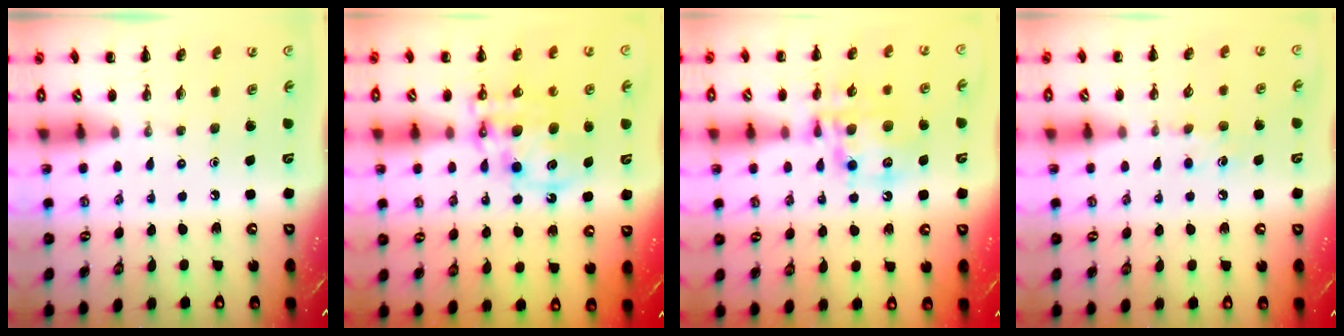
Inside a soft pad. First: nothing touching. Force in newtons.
{"total": 13.3, "press": 12.9, "slide": 3.2}
{"total": 13.2, "press": 12.8, "slide": 3.3}
{"total": 5.5, "press": 5.2, "slide": 1.7}